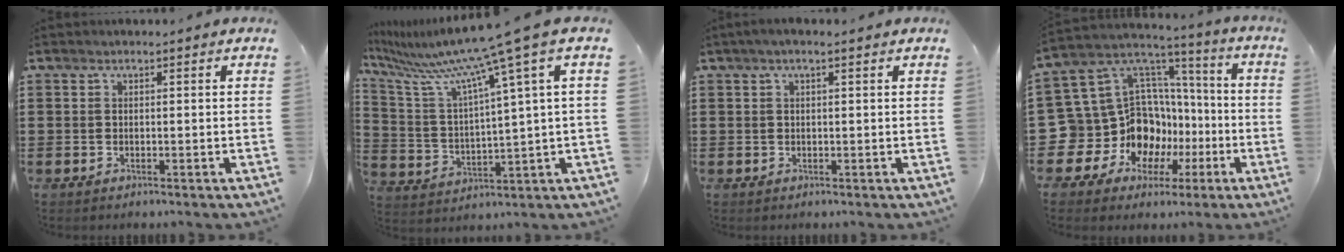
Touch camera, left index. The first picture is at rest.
{"total": 11.7, "force": [8.5, -0.6, 8.0], "torque": [-0.188, -0.052, 0.133]}
{"total": 1.2, "force": [0.4, 0.1, 1.1], "torque": [-0.019, 0.000, 0.008]}
{"total": 14.4, "force": [-3.4, 13.1, 5.0], "torque": [-0.130, -0.036, -0.022]}